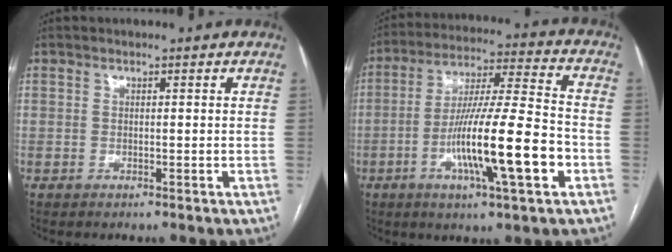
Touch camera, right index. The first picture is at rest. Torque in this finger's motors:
{"motor_torque": [1.27, -0.87, 1.05, 0.21]}